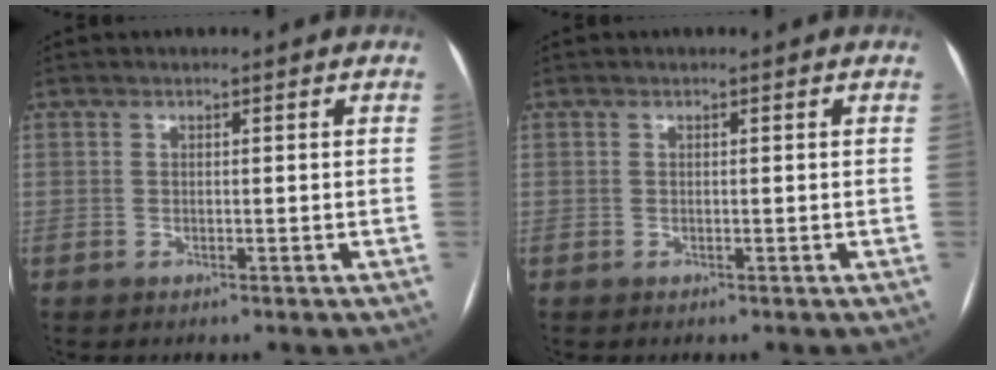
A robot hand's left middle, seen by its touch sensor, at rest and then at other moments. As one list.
[{"total": 0.0}]